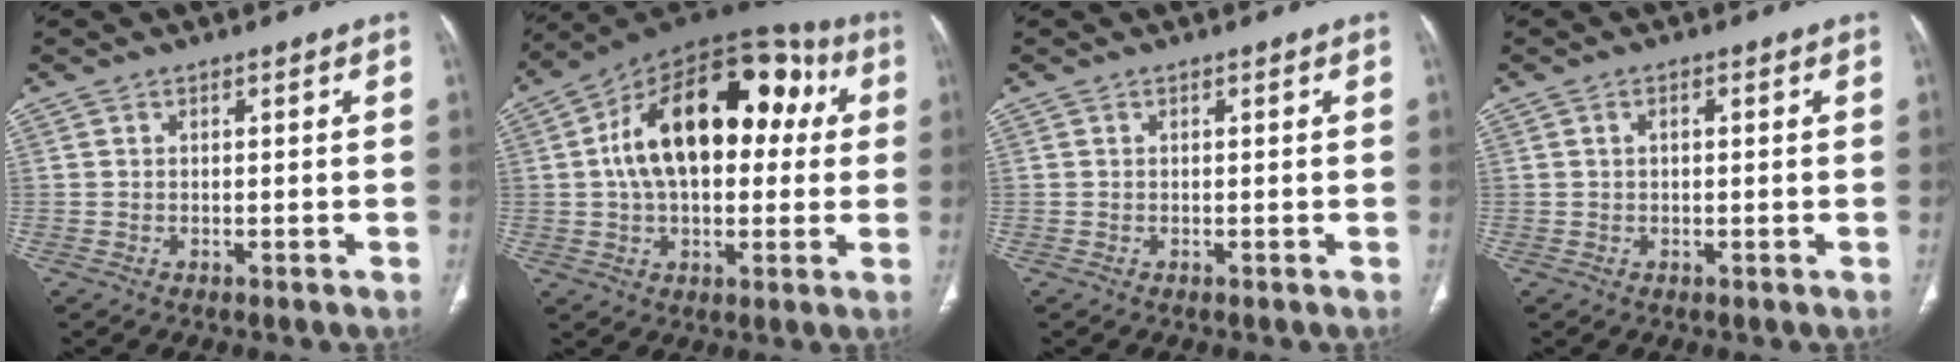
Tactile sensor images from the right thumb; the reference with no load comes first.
{"total": 24.1, "force": [4.1, 14.0, 19.2], "torque": [-0.281, 0.043, 0.052]}
{"total": 0.0}
{"total": 1.2, "force": [0.3, 0.7, 0.9], "torque": [-0.019, 0.006, 0.005]}